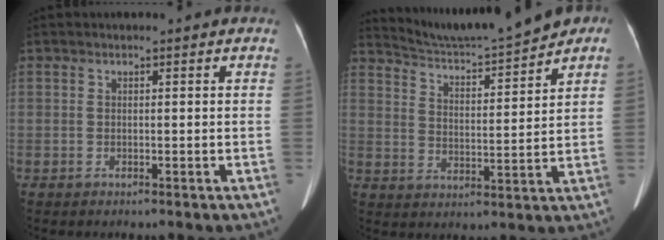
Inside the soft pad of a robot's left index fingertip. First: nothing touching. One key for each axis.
{"total": 11.0, "fx": 10.5, "fy": 0.0, "fz": 3.2, "tx": -0.061, "ty": 0.011, "tz": 0.171}